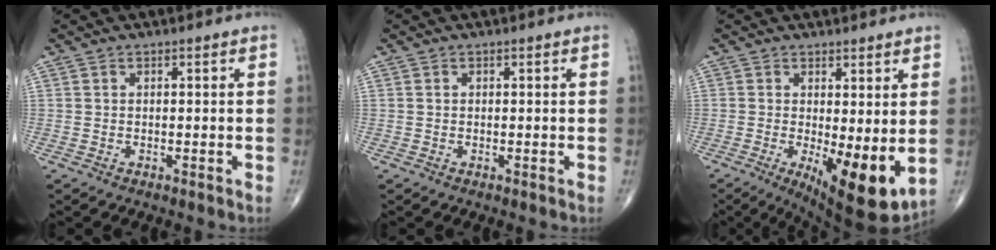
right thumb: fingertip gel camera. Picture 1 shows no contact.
{"total": 0.0}
{"total": 11.3, "force": [-1.2, 3.7, 10.6], "torque": [-0.152, -0.030, -0.008]}